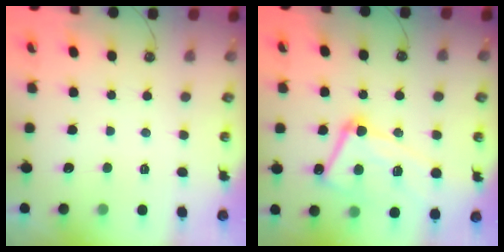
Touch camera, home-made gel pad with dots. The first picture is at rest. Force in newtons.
{"total": 14.6, "press": 14.6, "slide": 1.3}